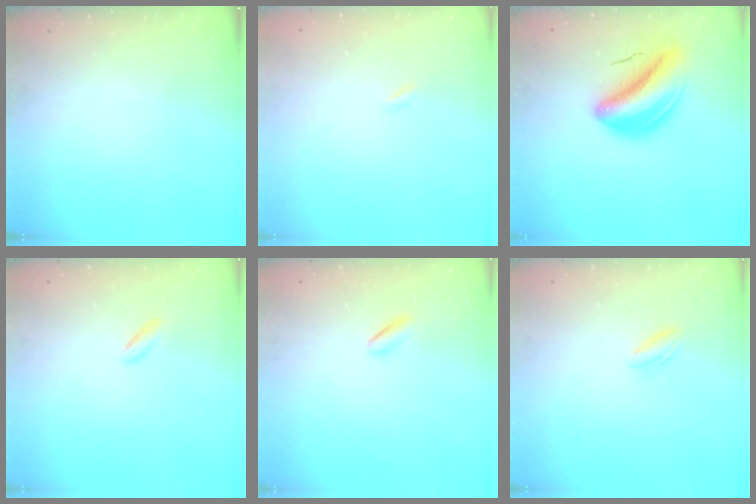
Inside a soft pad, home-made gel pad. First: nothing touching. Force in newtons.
{"total": 0.5, "press": 0.3, "slide": 0.4}
{"total": 10.1, "press": 9.7, "slide": 3.0}
{"total": 1.7, "press": 1.5, "slide": 0.7}
{"total": 2.2, "press": 2.0, "slide": 0.9}
{"total": 3.5, "press": 3.3, "slide": 1.1}